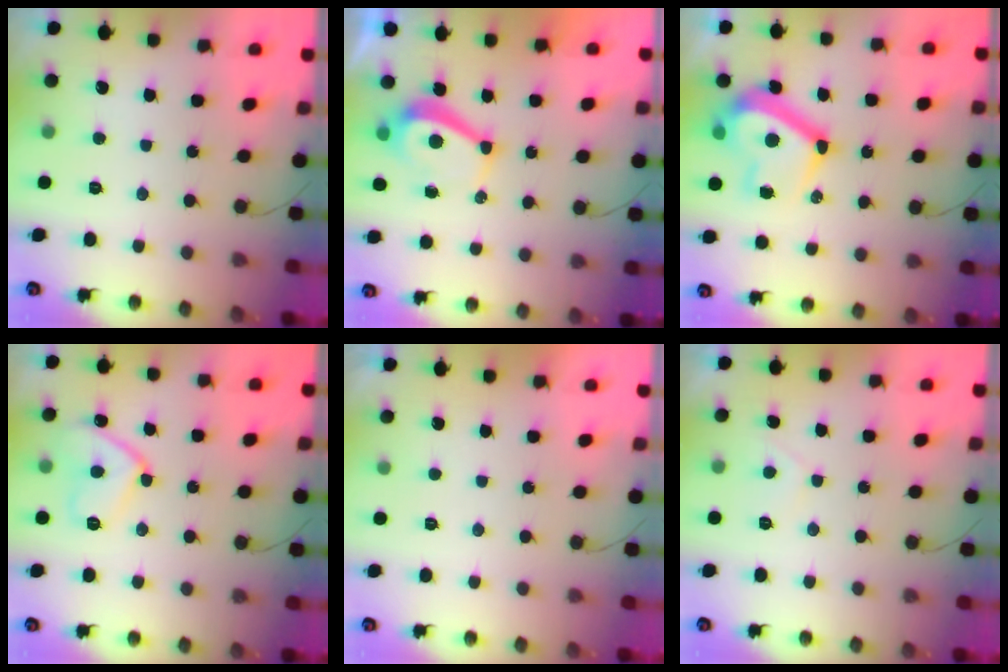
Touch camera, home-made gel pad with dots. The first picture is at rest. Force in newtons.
{"total": 5.7, "press": 5.7, "slide": 0.2}
{"total": 14.2, "press": 14.0, "slide": 2.4}
{"total": 10.8, "press": 10.7, "slide": 1.0}
{"total": 2.3, "press": 2.3, "slide": 0.4}
{"total": 1.5, "press": 1.4, "slide": 0.5}